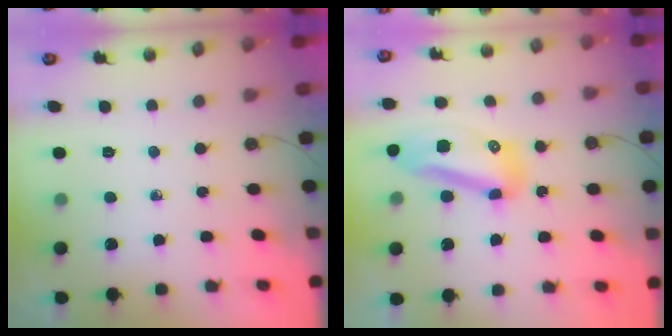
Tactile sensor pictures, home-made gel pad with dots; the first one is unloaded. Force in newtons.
{"total": 12.8, "press": 12.7, "slide": 1.2}